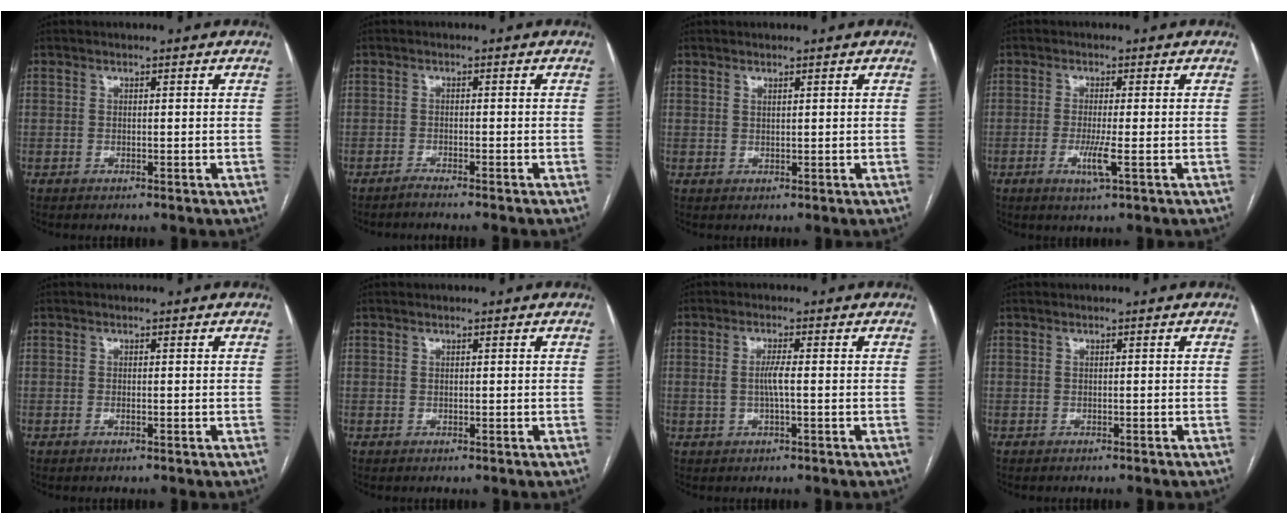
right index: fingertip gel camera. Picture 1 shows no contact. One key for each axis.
{"total": 2.7, "fx": -2.4, "fy": -0.6, "fz": 1.0, "tx": -0.010, "ty": 0.002, "tz": -0.035}
{"total": 0.5, "fx": 0.4, "fy": 0.1, "fz": 0.3, "tx": -0.010, "ty": -0.003, "tz": 0.008}
{"total": 3.4, "fx": -1.0, "fy": -0.2, "fz": 3.2, "tx": -0.065, "ty": -0.009, "tz": -0.020}
{"total": 0.0}
{"total": 0.0}
{"total": 2.7, "fx": -0.1, "fy": 0.1, "fz": 2.7, "tx": -0.055, "ty": -0.001, "tz": -0.002}
{"total": 0.5, "fx": -0.5, "fy": 0.0, "fz": 0.2, "tx": -0.005, "ty": -0.002, "tz": -0.010}